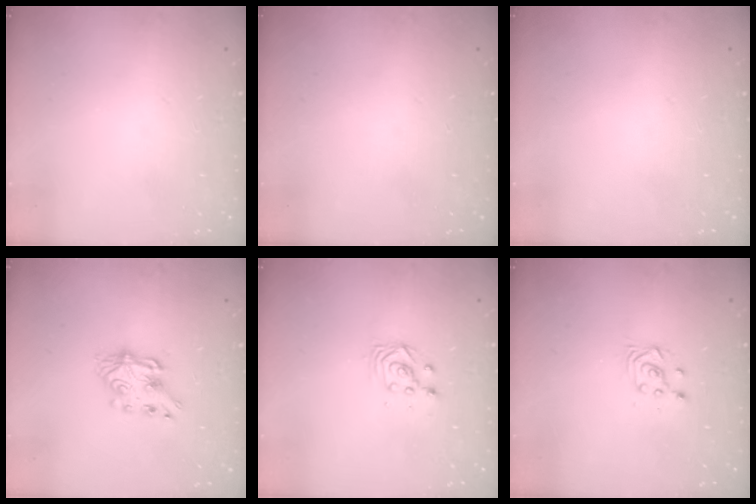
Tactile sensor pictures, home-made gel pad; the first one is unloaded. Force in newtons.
{"total": 0.0}
{"total": 0.0}
{"total": 7.0, "press": 7.0, "slide": 0.2}
{"total": 3.0, "press": 2.9, "slide": 0.3}
{"total": 4.1, "press": 4.0, "slide": 1.0}